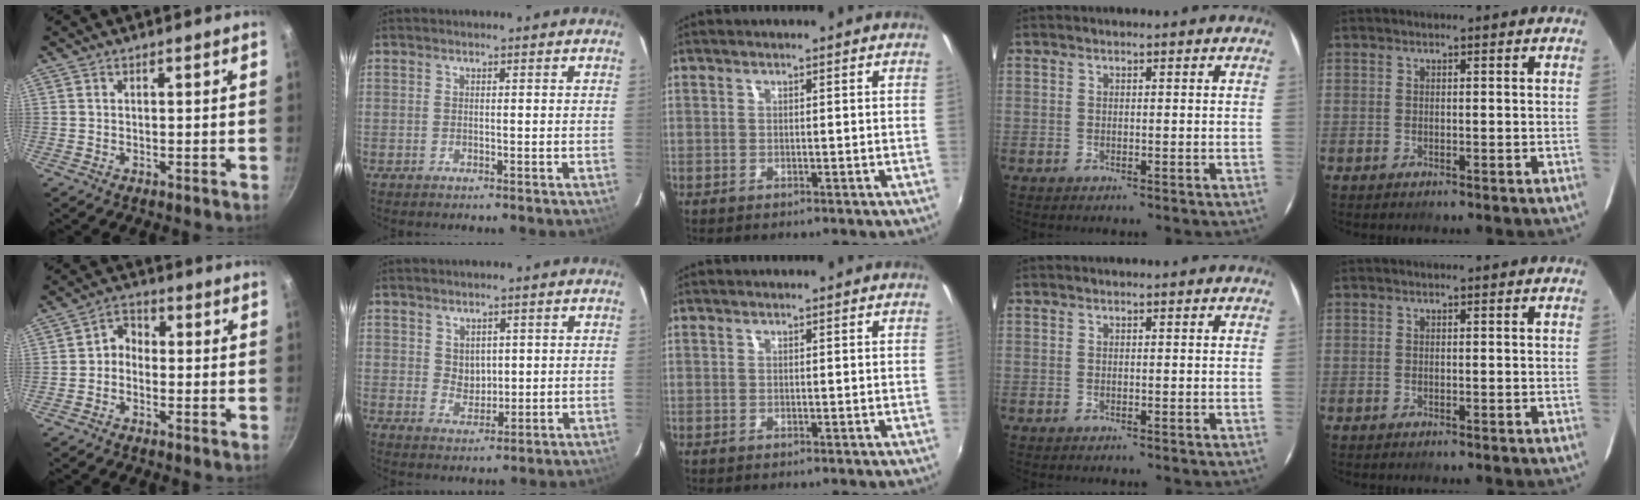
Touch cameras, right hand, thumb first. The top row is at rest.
{"thumb": {"total": 3.4, "force": [-1.1, 2.7, 1.8], "torque": [-0.014, 0.021, -0.031]}, "index": {"total": 3.6, "force": [1.3, 2.9, 1.6], "torque": [-0.022, 0.001, 0.030]}}